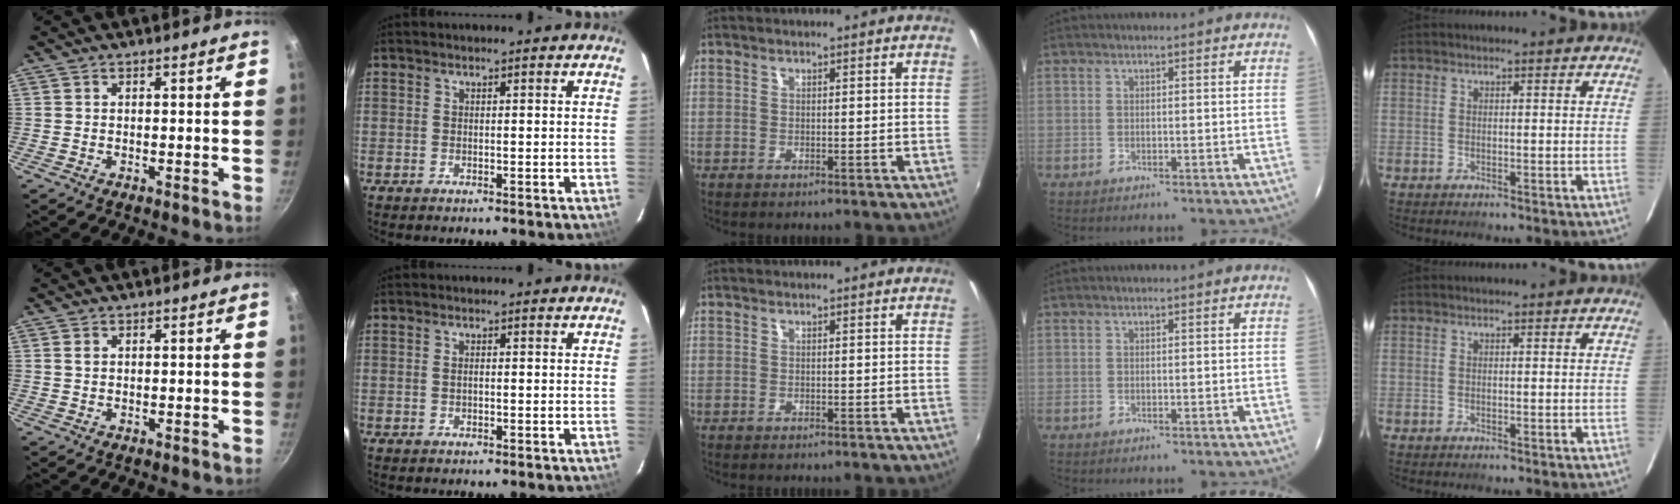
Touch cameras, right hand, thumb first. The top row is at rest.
{"thumb": {"total": 1.1, "force": [0.4, 0.8, 0.7], "torque": [-0.012, 0.001, 0.008]}, "index": {"total": 0.7, "force": [-0.1, 0.3, 0.6], "torque": [-0.013, 0.002, -0.003]}}